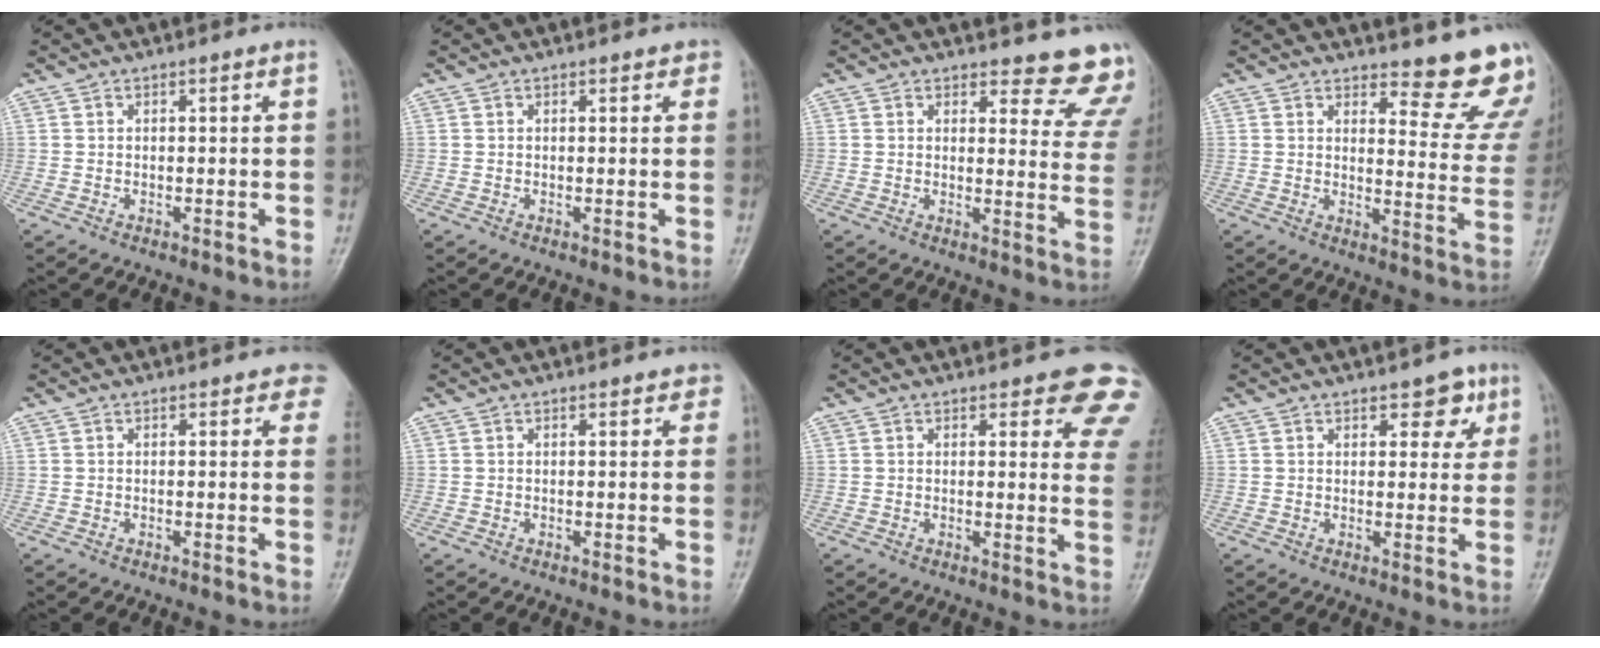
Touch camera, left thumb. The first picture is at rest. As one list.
[{"total": 1.6, "force": [0.9, 0.9, 1.0], "torque": [0.002, 0.000, 0.006]}, {"total": 12.8, "force": [12.2, 3.3, 1.9], "torque": [0.028, -0.120, 0.106]}, {"total": 14.1, "force": [12.6, 3.6, 5.1], "torque": [-0.016, -0.126, 0.134]}, {"total": 3.3, "force": [2.0, 1.7, 2.0], "torque": [0.010, -0.003, 0.008]}, {"total": 2.0, "force": [1.2, 1.1, 1.2], "torque": [0.005, -0.001, 0.009]}, {"total": 9.8, "force": [6.8, 3.5, 6.1], "torque": [-0.025, -0.033, 0.059]}, {"total": 4.7, "force": [2.6, 2.7, 2.8], "torque": [-0.006, -0.011, 0.029]}]